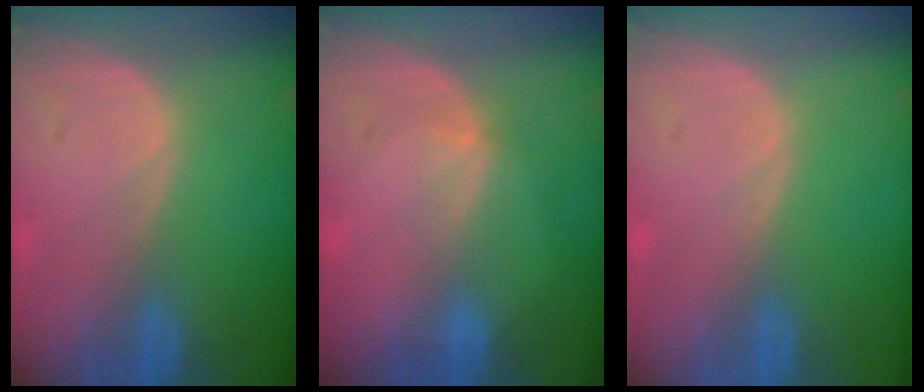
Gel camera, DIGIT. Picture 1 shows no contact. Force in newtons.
{"total": 2.1, "press": 1.7, "slide": 1.2}
{"total": 0.0}